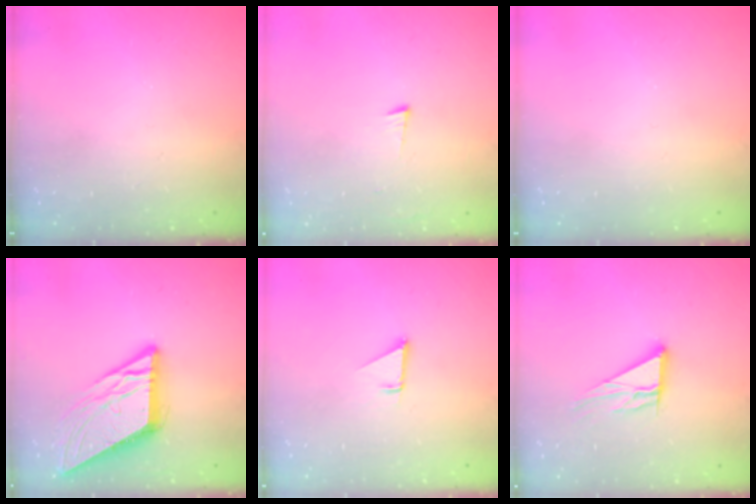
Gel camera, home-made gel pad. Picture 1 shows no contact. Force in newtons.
{"total": 2.8, "press": 2.7, "slide": 0.5}
{"total": 0.0}
{"total": 10.5, "press": 10.4, "slide": 0.9}
{"total": 1.0, "press": 1.0, "slide": 0.1}
{"total": 10.6, "press": 10.6, "slide": 0.8}